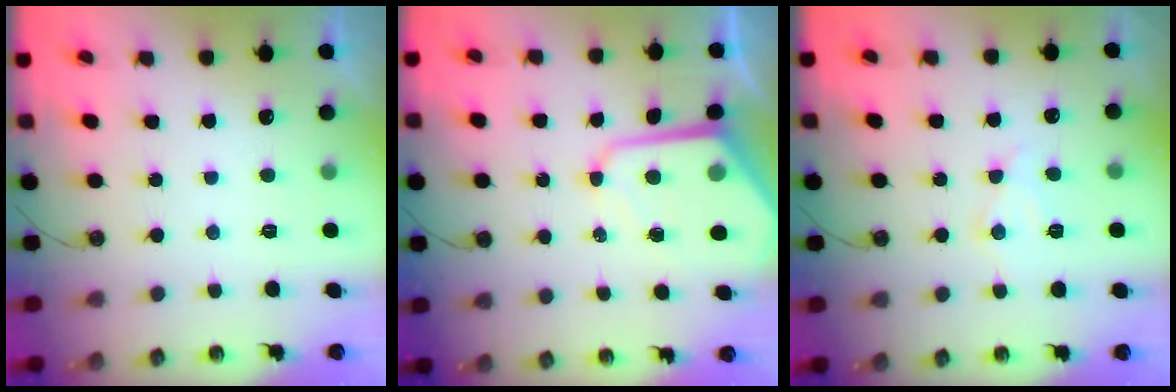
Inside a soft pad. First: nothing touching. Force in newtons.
{"total": 9.6, "press": 9.5, "slide": 0.8}
{"total": 9.5, "press": 9.5, "slide": 0.7}